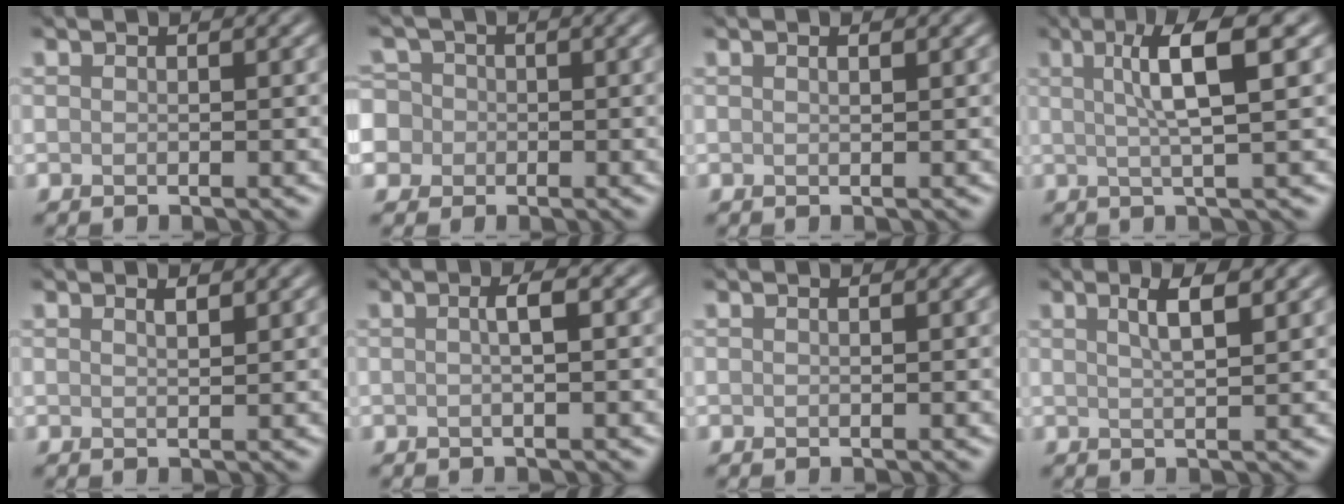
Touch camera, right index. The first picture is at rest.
{"total": 8.0, "force": [-1.6, 7.4, 2.6], "torque": [-0.062, 0.018, -0.074]}
{"total": 0.6, "force": [0.4, 0.1, 0.5], "torque": [-0.008, 0.001, 0.005]}
{"total": 5.7, "force": [1.6, 0.9, 5.4], "torque": [-0.082, 0.010, 0.023]}
{"total": 1.0, "force": [0.7, 0.2, 0.6], "torque": [-0.010, -0.001, 0.012]}
{"total": 1.9, "force": [0.1, 0.4, 1.8], "torque": [-0.028, 0.007, -0.001]}
{"total": 0.0}
{"total": 3.1, "force": [1.4, 0.8, 2.6], "torque": [-0.032, 0.006, 0.020]}